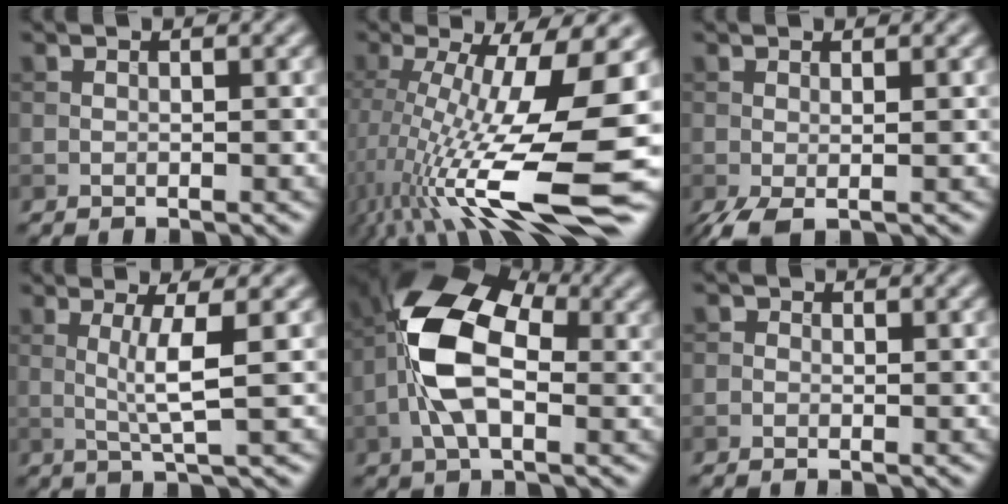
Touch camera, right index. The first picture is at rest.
{"total": 15.8, "force": [-2.9, 4.0, 15.0], "torque": [-0.271, -0.010, -0.046]}
{"total": 1.9, "force": [-0.6, 0.3, 1.7], "torque": [-0.042, -0.005, -0.016]}
{"total": 3.6, "force": [0.5, 0.3, 3.6], "torque": [-0.067, -0.002, 0.012]}
{"total": 10.8, "force": [-0.3, 6.3, 8.8], "torque": [-0.177, 0.016, -0.019]}
{"total": 0.9, "force": [0.0, 0.8, 0.2], "torque": [-0.002, -0.003, -0.011]}